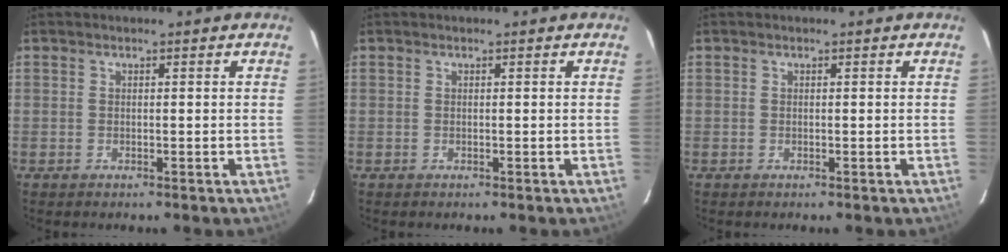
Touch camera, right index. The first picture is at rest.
{"total": 0.0}
{"total": 0.0}